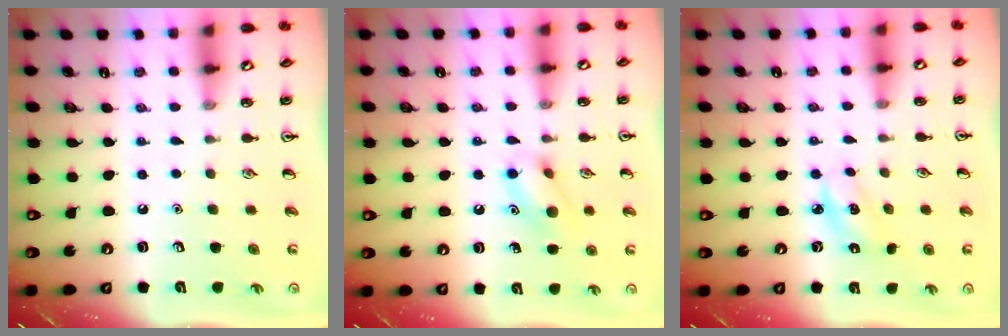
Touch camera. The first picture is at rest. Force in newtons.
{"total": 10.4, "press": 10.3, "slide": 1.6}
{"total": 3.0, "press": 3.0, "slide": 0.5}